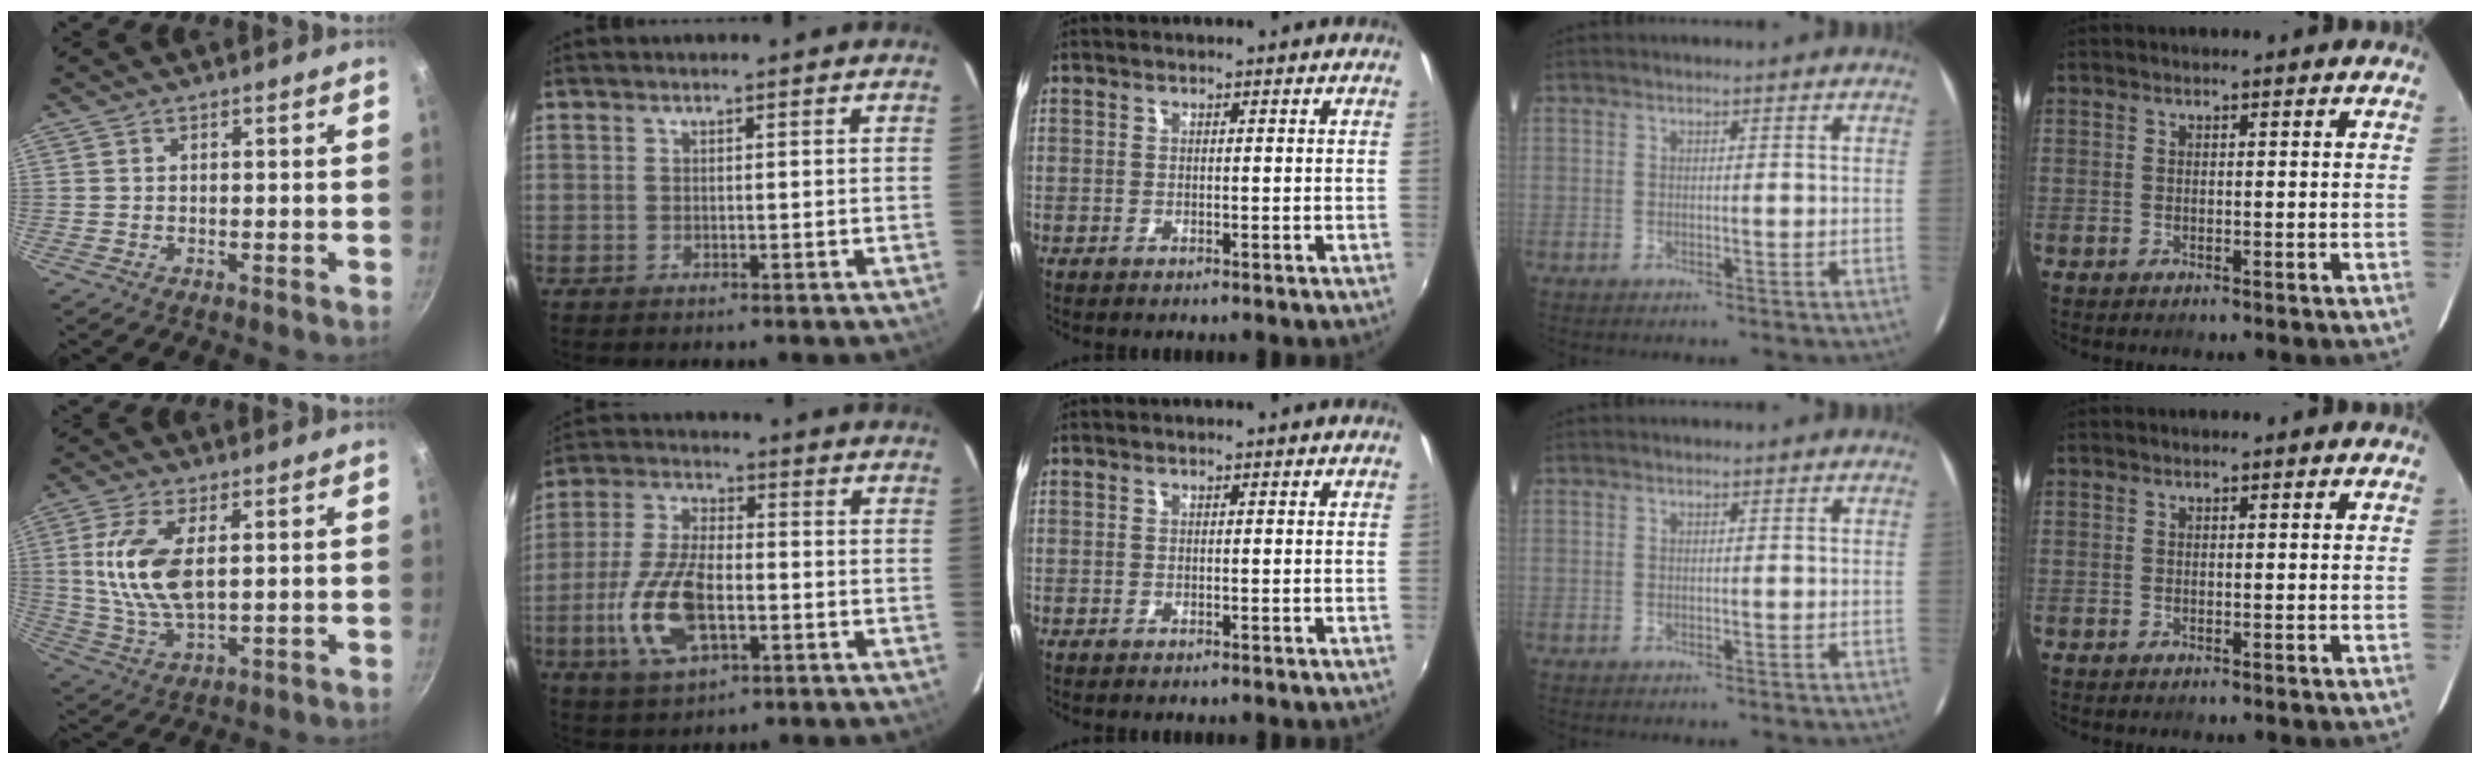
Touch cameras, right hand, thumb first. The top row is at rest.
{"thumb": {"total": 12.1, "force": [2.1, 5.6, 10.5], "torque": [-0.208, -0.008, 0.047]}, "index": {"total": 13.7, "force": [-4.1, 6.2, 11.5], "torque": [-0.250, -0.003, -0.074]}}